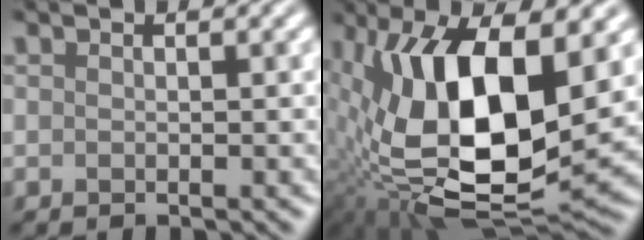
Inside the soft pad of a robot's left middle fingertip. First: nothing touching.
{"total": 15.0, "force": [2.4, 6.7, 13.2], "torque": [-0.233, -0.001, 0.045]}